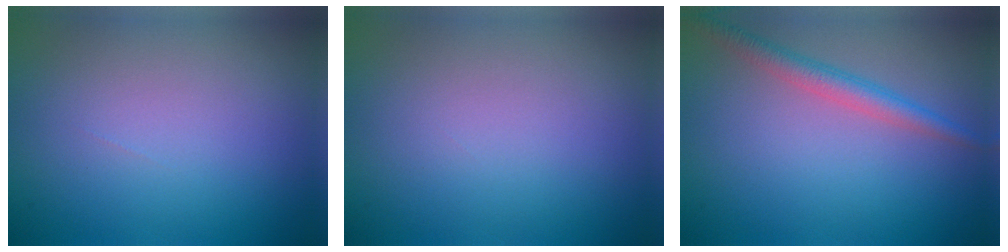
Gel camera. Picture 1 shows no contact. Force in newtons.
{"total": 0.0}
{"total": 2.8, "press": 2.8, "slide": 0.1}